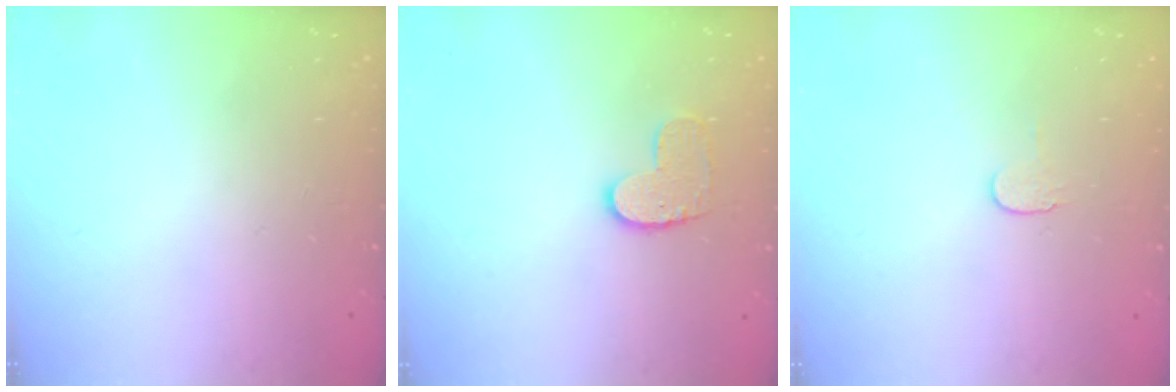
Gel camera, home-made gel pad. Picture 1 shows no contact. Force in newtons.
{"total": 7.9, "press": 7.9, "slide": 0.3}
{"total": 4.0, "press": 3.9, "slide": 0.5}